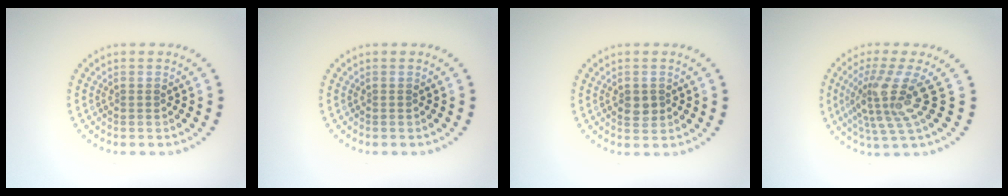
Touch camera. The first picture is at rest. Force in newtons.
{"total": 0.0}
{"total": 1.6, "press": 1.6, "slide": 0.2}
{"total": 4.6, "press": 3.2, "slide": 3.4}